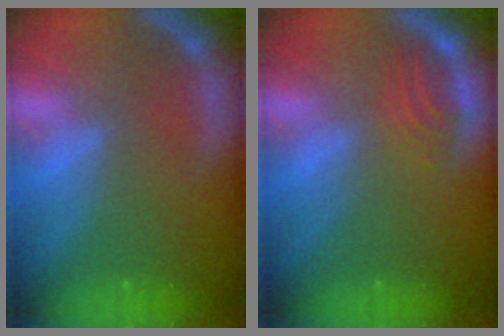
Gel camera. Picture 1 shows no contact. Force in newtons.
{"total": 2.5}